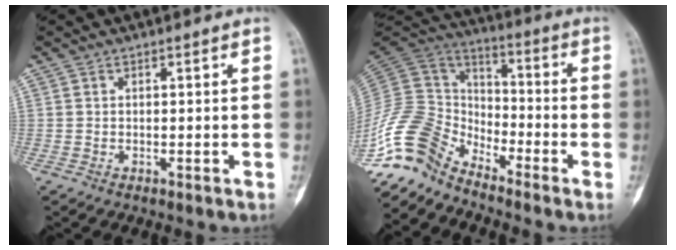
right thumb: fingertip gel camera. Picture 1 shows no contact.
{"total": 13.6, "force": [-10.6, 7.0, 4.9], "torque": [-0.097, 0.095, -0.219]}